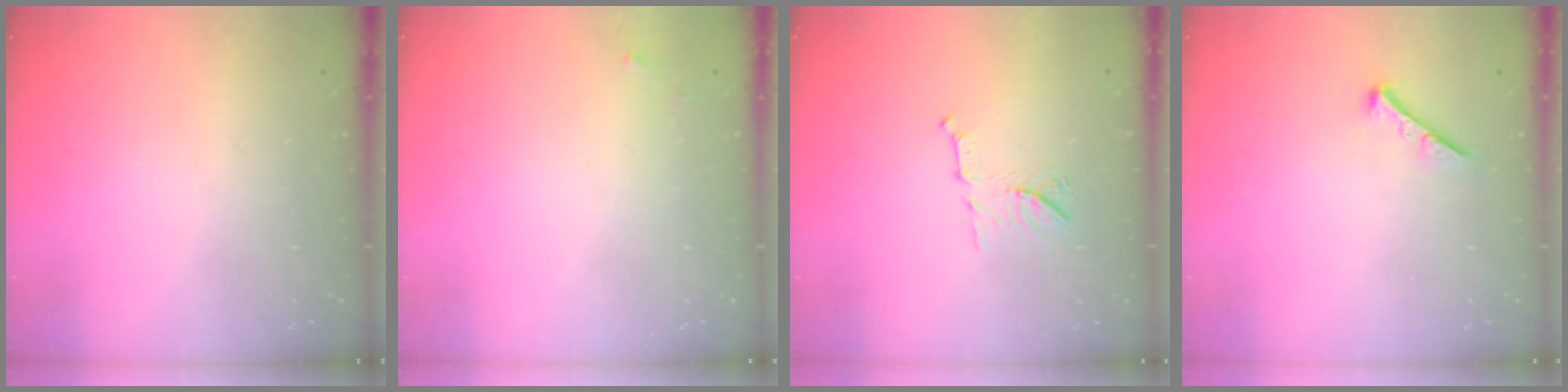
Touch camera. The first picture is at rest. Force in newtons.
{"total": 3.5, "press": 3.5, "slide": 0.2}
{"total": 8.6, "press": 8.5, "slide": 1.1}
{"total": 0.0}